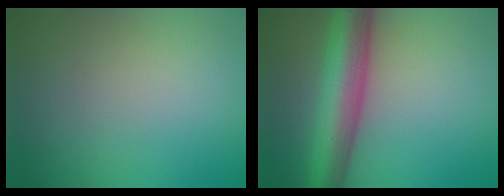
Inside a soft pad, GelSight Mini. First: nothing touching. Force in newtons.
{"total": 7.8, "press": 7.8, "slide": 0.2}